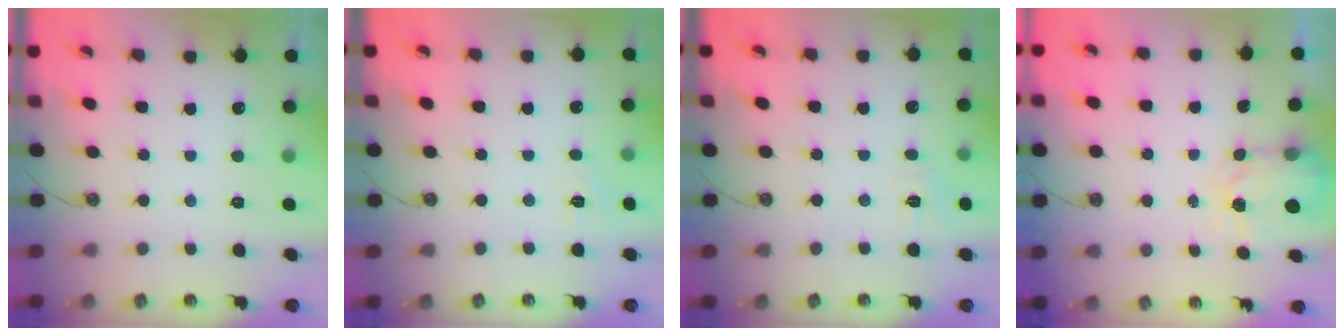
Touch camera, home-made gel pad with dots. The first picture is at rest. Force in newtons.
{"total": 2.7, "press": 2.7, "slide": 0.5}
{"total": 4.9, "press": 4.9, "slide": 0.7}
{"total": 3.6, "press": 3.6, "slide": 0.6}